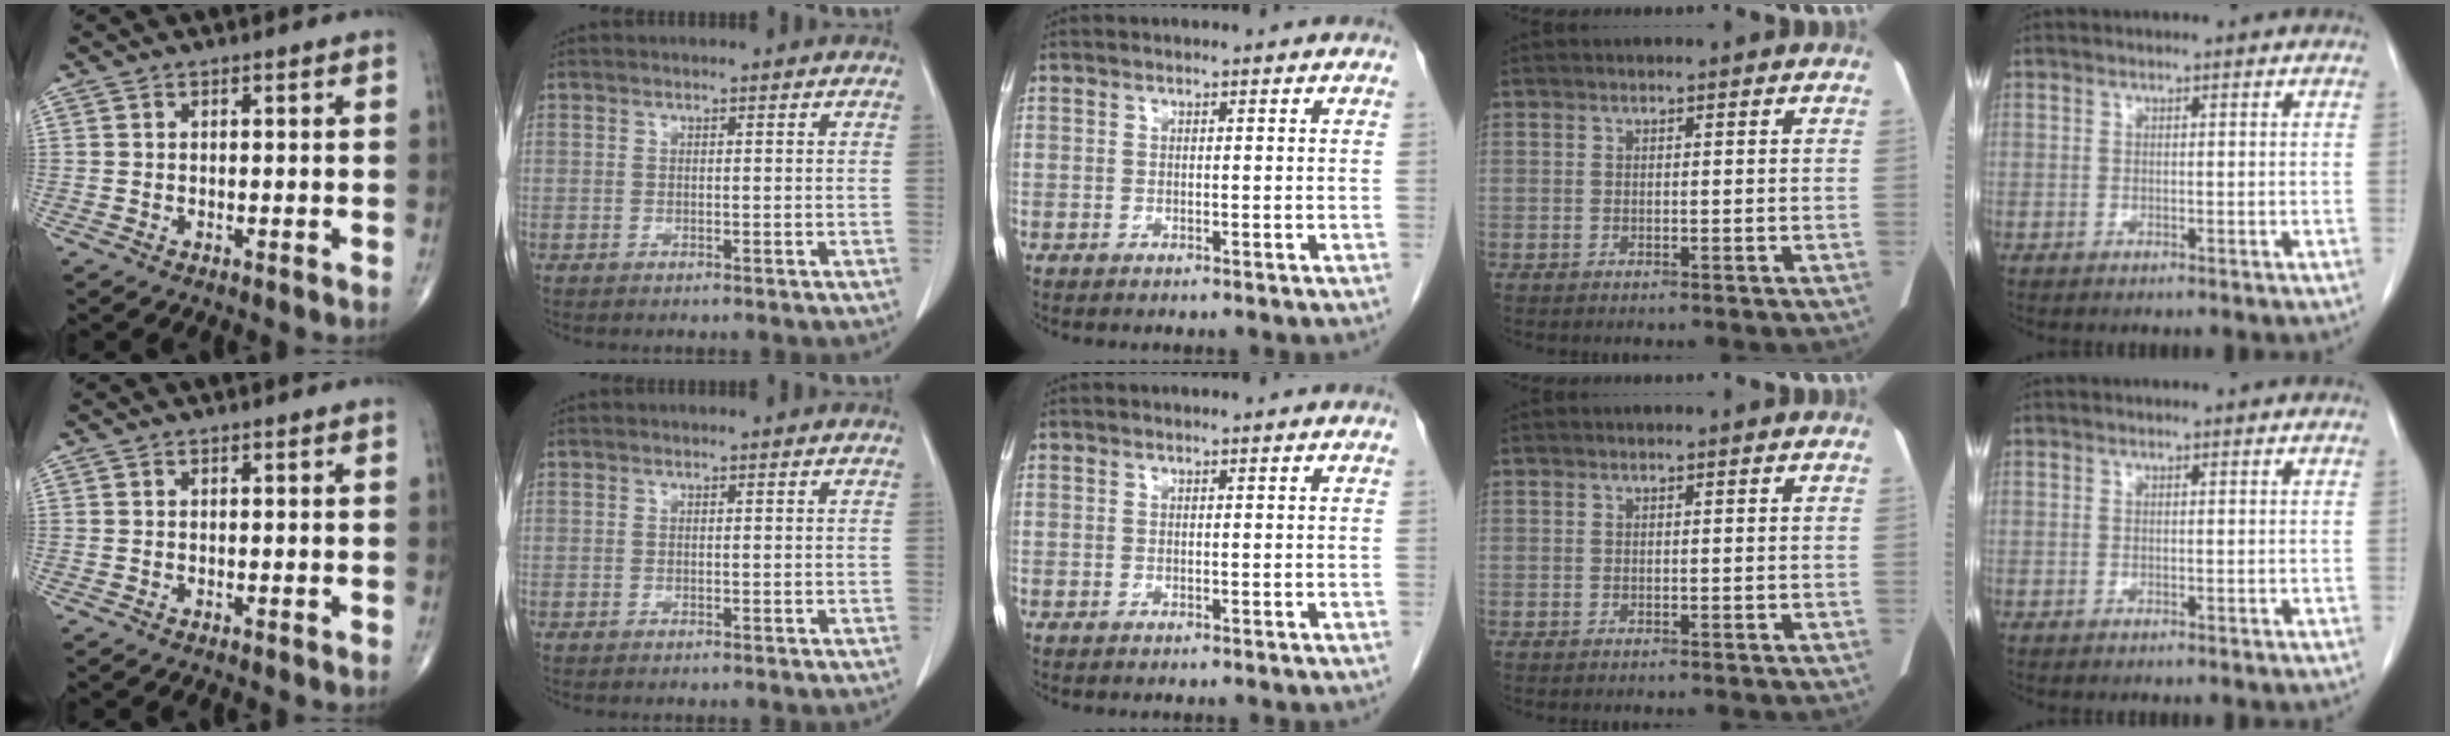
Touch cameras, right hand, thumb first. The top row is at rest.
{}